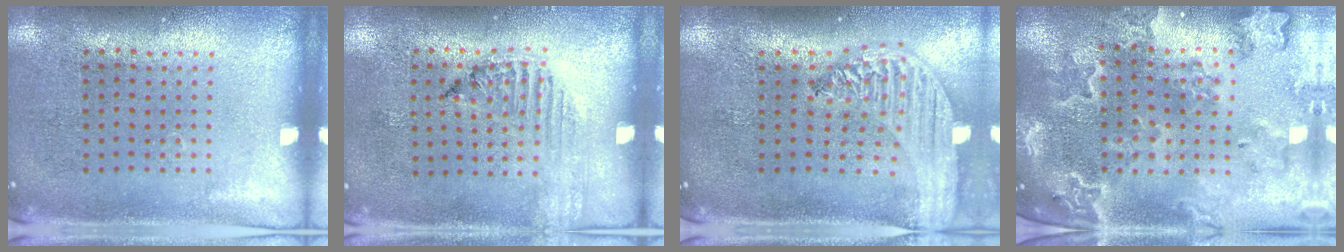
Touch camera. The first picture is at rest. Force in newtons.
{"total": 1.3, "press": 1.3, "slide": 0.2}
{"total": 2.5, "press": 2.1, "slide": 1.3}
{"total": 2.4, "press": 2.3, "slide": 0.7}